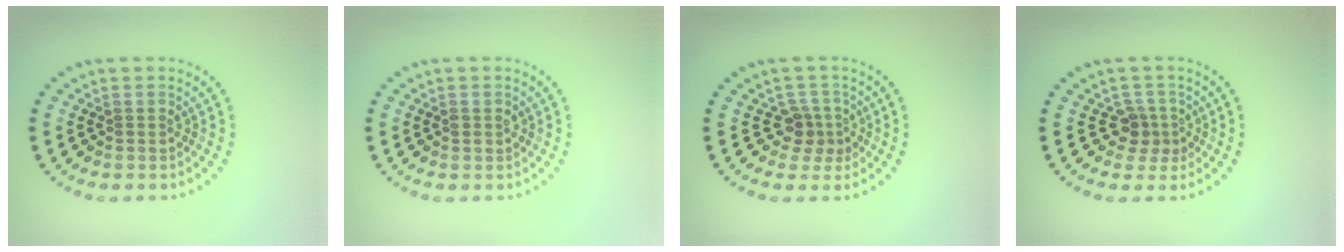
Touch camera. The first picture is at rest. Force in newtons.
{"total": 0.9, "press": 0.8, "slide": 0.3}
{"total": 2.4, "press": 1.8, "slide": 1.6}
{"total": 2.3, "press": 1.8, "slide": 1.5}